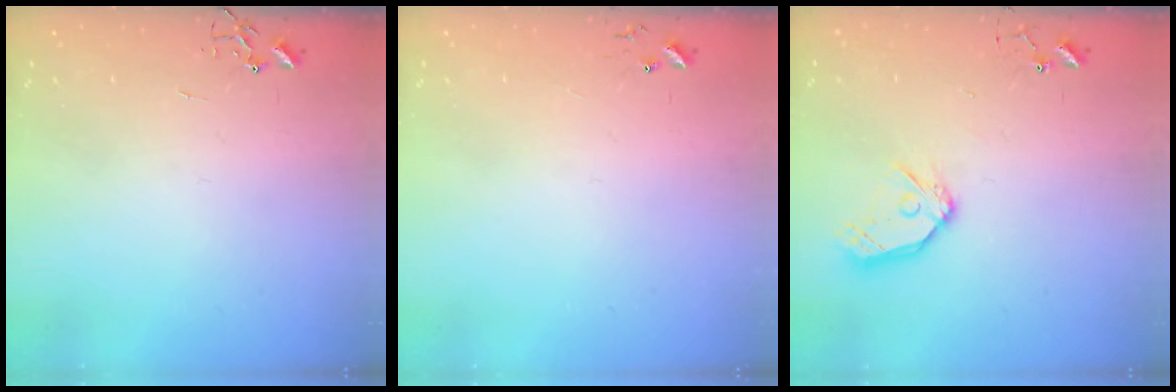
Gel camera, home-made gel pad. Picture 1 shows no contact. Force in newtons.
{"total": 4.7, "press": 4.7, "slide": 0.4}
{"total": 12.1, "press": 12.0, "slide": 1.3}